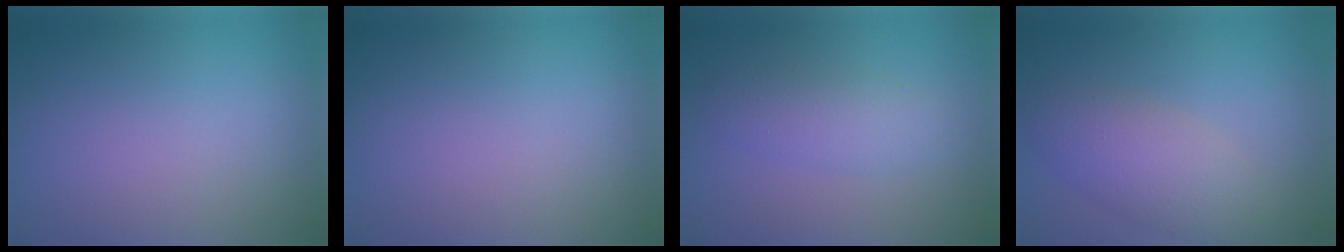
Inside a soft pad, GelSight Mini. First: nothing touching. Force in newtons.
{"total": 0.0}
{"total": 2.7, "press": 2.7, "slide": 0.1}
{"total": 4.1, "press": 4.1, "slide": 0.1}